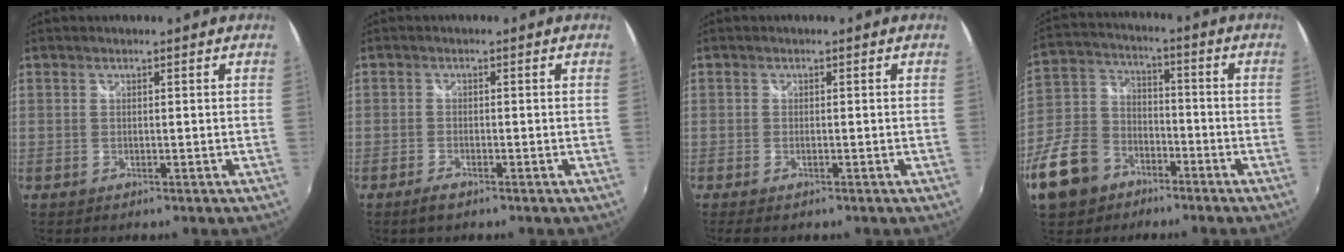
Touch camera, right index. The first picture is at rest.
{"total": 2.2, "force": [-1.7, 0.7, 1.2], "torque": [-0.032, -0.004, -0.035]}
{"total": 2.1, "force": [-1.5, 0.7, 1.3], "torque": [-0.029, -0.006, -0.026]}
{"total": 16.9, "force": [-9.5, 11.8, 7.5], "torque": [-0.209, 0.020, -0.163]}